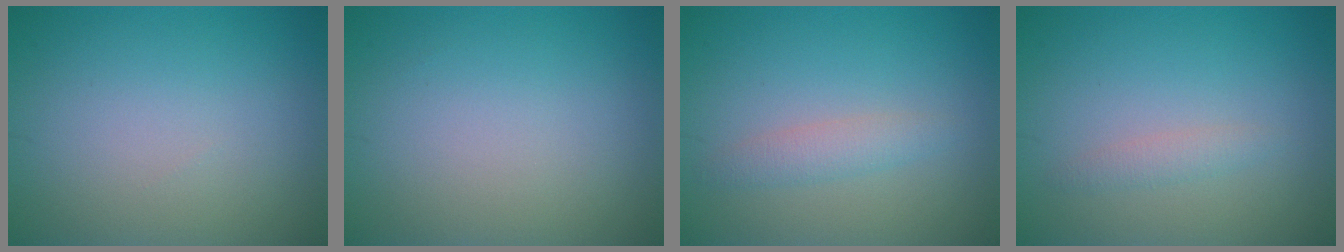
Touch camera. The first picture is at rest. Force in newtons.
{"total": 0.0}
{"total": 1.9, "press": 1.9, "slide": 0.0}
{"total": 1.2, "press": 1.2, "slide": 0.0}